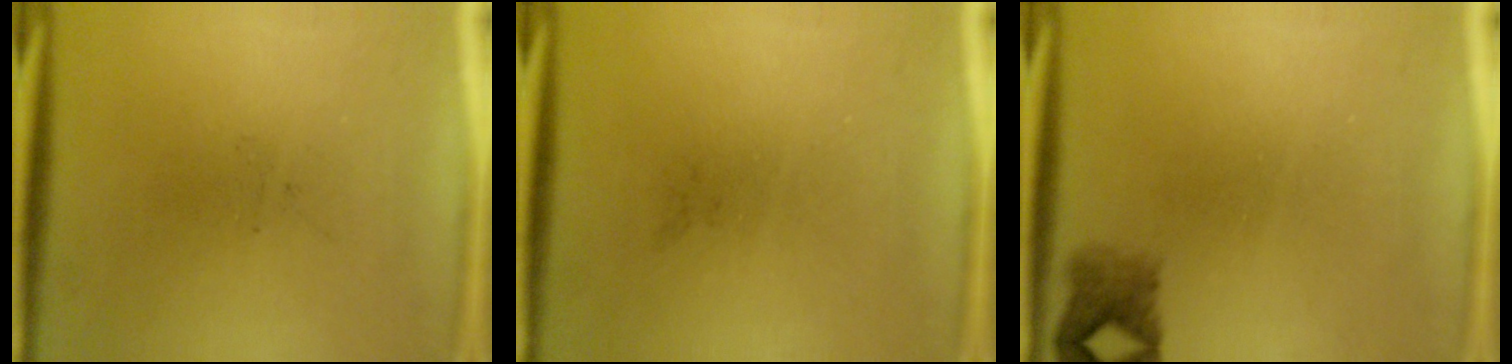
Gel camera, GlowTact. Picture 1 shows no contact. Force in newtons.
{"total": 0.0}
{"total": 2.3}